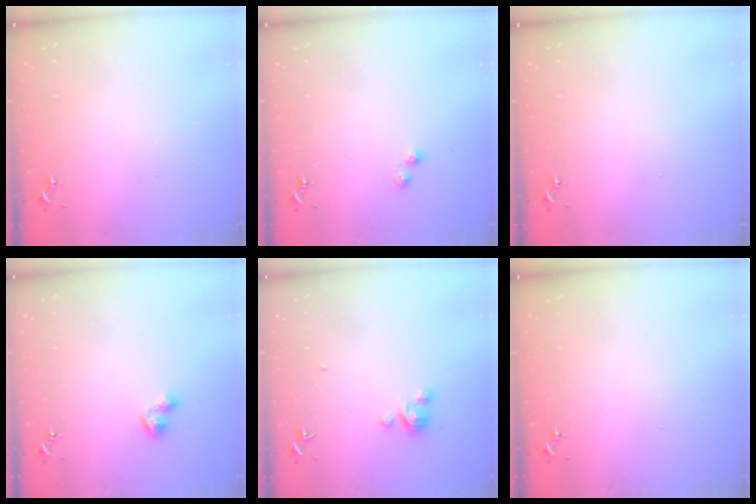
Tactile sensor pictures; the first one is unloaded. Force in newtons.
{"total": 3.5, "press": 3.5, "slide": 0.5}
{"total": 0.0}
{"total": 6.0, "press": 6.0, "slide": 0.4}
{"total": 3.9, "press": 3.9, "slide": 0.2}
{"total": 0.0}